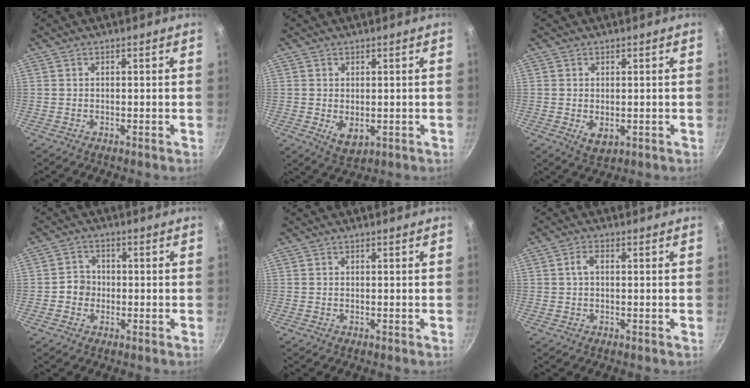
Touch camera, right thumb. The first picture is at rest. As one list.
[{"total": 4.2, "force": [-0.2, 2.8, 3.2], "torque": [-0.050, -0.015, 0.004]}, {"total": 3.2, "force": [-0.2, 2.1, 2.4], "torque": [-0.040, -0.010, 0.002]}, {"total": 3.7, "force": [-0.8, 3.4, 1.3], "torque": [0.004, 0.014, -0.020]}, {"total": 0.0}, {"total": 2.2, "force": [0.2, 1.3, 1.8], "torque": [-0.033, 0.008, 0.004]}]